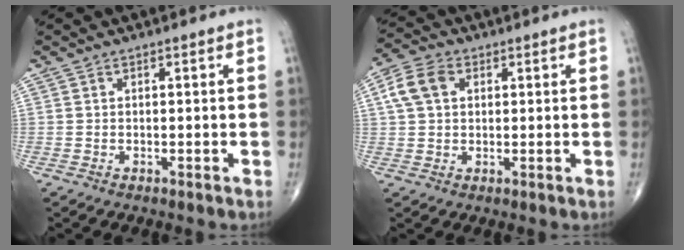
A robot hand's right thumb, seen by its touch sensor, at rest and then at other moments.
{"total": 6.9, "force": [1.9, 4.9, 4.5], "torque": [-0.089, 0.014, 0.034]}